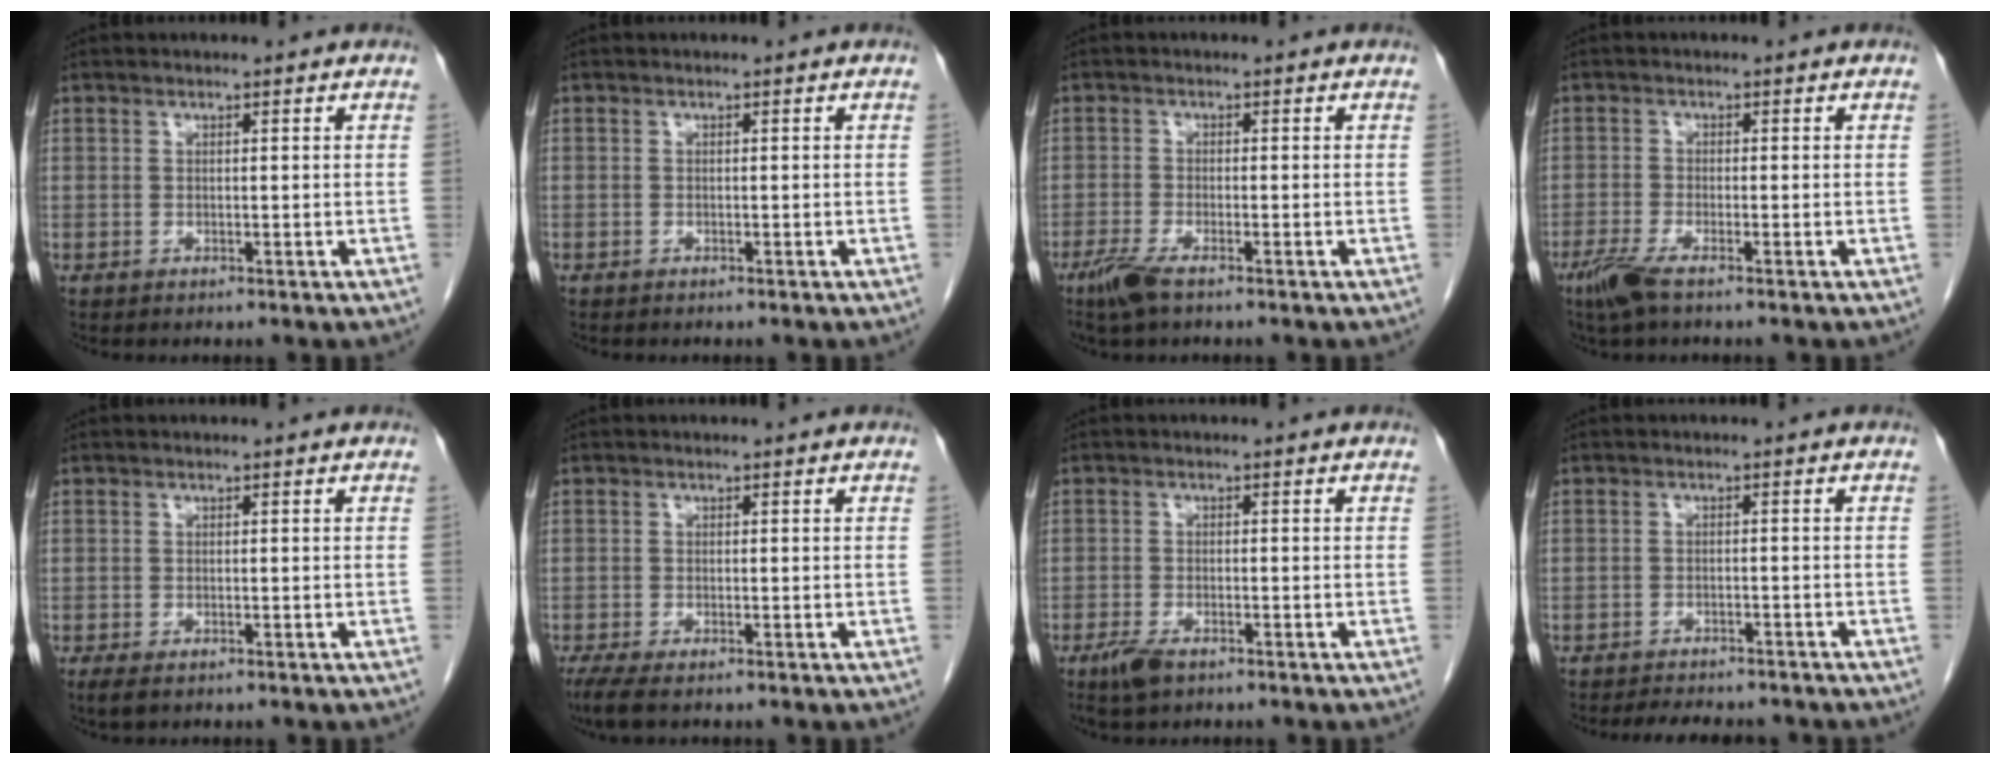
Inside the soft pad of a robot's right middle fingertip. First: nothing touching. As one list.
[{"total": 0.0}, {"total": 3.8, "force": [-2.7, 0.6, 2.6], "torque": [-0.060, -0.009, -0.053]}, {"total": 3.8, "force": [-2.6, 0.4, 2.7], "torque": [-0.062, -0.010, -0.055]}, {"total": 2.1, "force": [-1.4, 0.9, 1.3], "torque": [-0.024, -0.005, -0.017]}, {"total": 3.1, "force": [-2.2, 0.6, 2.1], "torque": [-0.042, -0.011, -0.037]}, {"total": 3.2, "force": [-2.2, 1.1, 2.1], "torque": [-0.048, -0.005, -0.036]}, {"total": 7.6, "force": [-6.9, 2.0, 2.5], "torque": [-0.039, -0.006, -0.087]}]